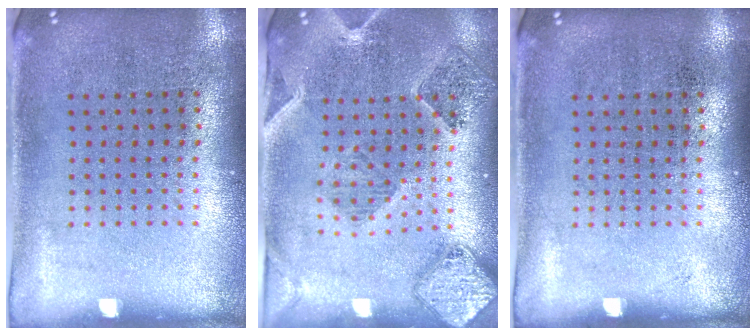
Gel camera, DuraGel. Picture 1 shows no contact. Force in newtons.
{"total": 1.5, "press": 1.5, "slide": 0.2}
{"total": 0.0}